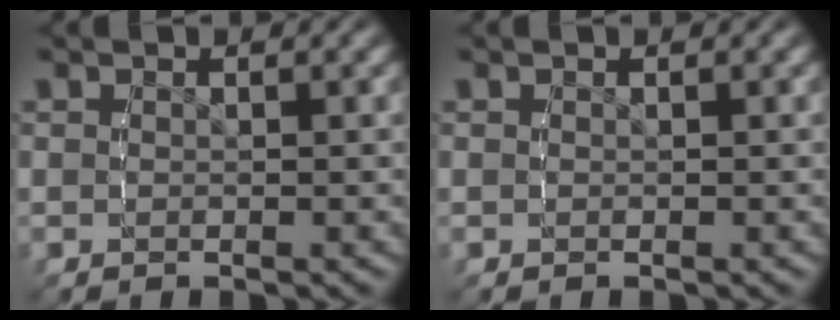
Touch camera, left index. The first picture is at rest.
{"total": 0.0}